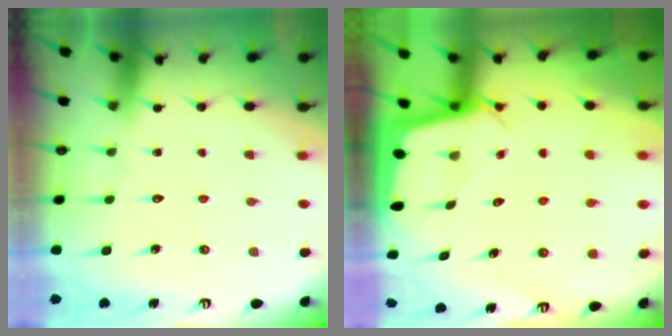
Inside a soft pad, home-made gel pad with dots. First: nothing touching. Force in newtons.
{"total": 2.4, "press": 2.4, "slide": 0.2}